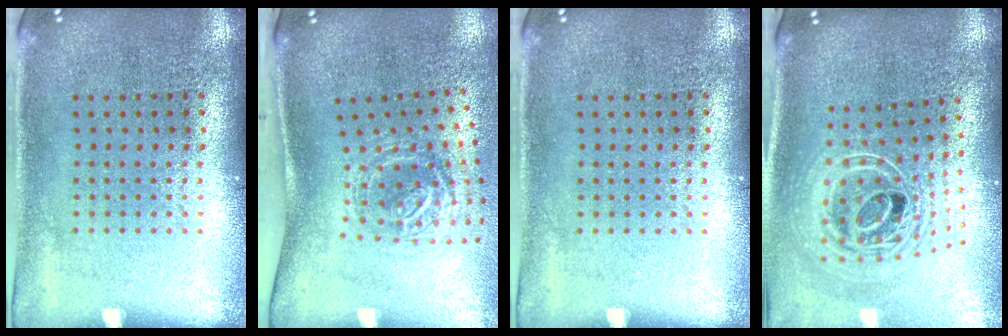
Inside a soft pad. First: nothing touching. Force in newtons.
{"total": 1.8, "press": 1.2, "slide": 1.4}
{"total": 0.0}
{"total": 2.7, "press": 1.9, "slide": 1.9}